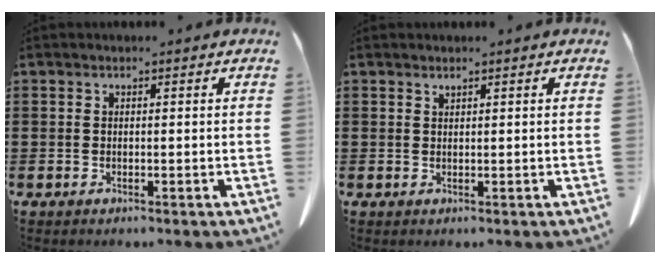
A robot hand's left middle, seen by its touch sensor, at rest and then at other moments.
{"total": 0.6, "force": [0.6, 0.1, 0.1], "torque": [-0.005, -0.001, 0.012]}